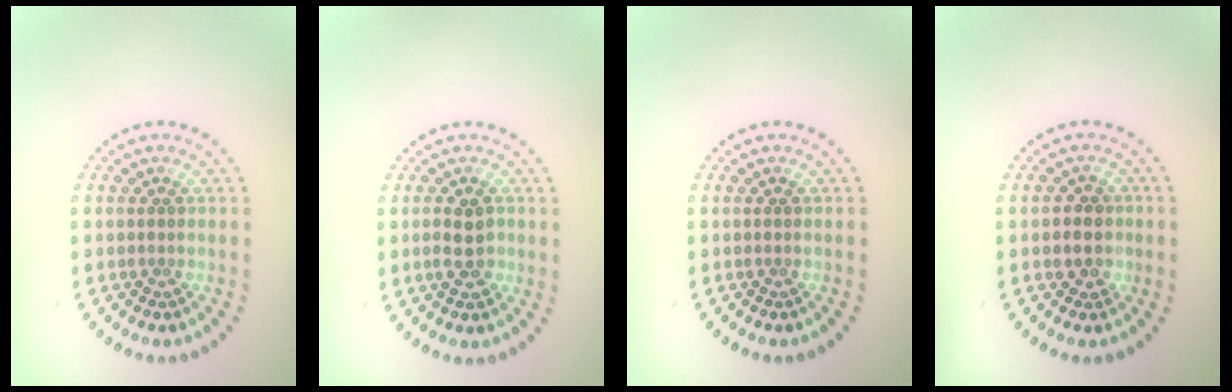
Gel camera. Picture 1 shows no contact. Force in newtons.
{"total": 2.5, "press": 2.4, "slide": 0.4}
{"total": 0.0}
{"total": 1.6, "press": 1.5, "slide": 0.5}